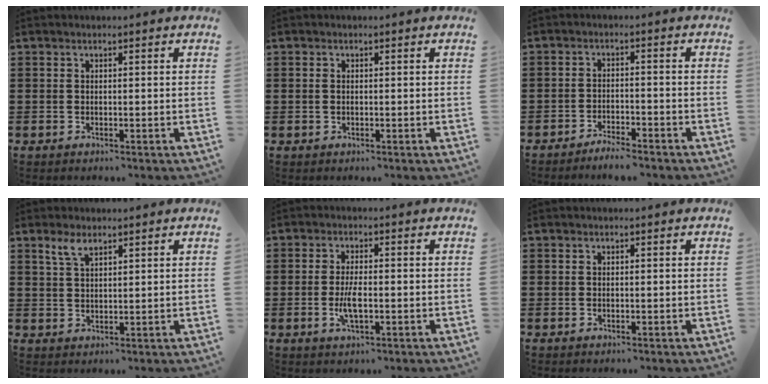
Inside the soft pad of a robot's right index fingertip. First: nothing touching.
{"total": 0.8, "force": [0.0, 0.6, 0.6], "torque": [-0.015, 0.003, 0.000]}
{"total": 2.8, "force": [-2.8, 0.0, 0.3], "torque": [-0.011, 0.001, -0.057]}
{"total": 3.2, "force": [2.2, 1.2, 2.0], "torque": [-0.045, 0.005, 0.039]}
{"total": 4.1, "force": [-0.9, 1.2, 3.8], "torque": [-0.078, -0.004, -0.020]}
{"total": 0.0}